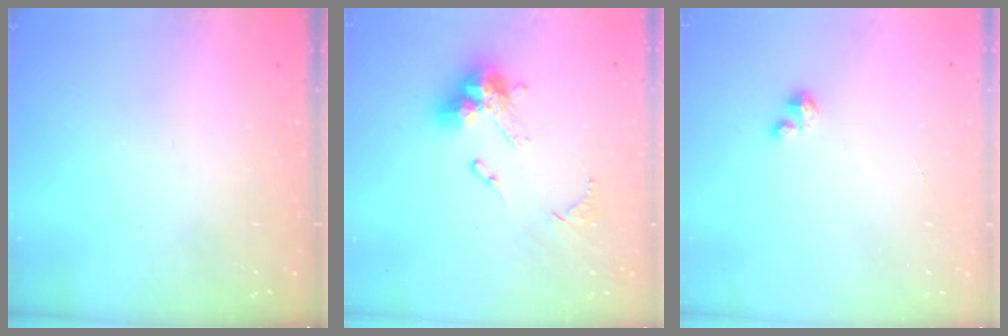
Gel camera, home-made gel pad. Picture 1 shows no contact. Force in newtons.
{"total": 13.8, "press": 13.7, "slide": 1.4}
{"total": 1.2, "press": 1.2, "slide": 0.2}